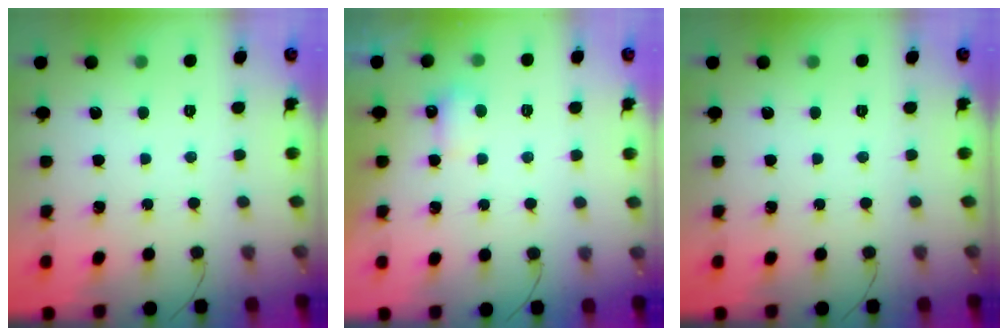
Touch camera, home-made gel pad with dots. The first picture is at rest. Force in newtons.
{"total": 2.8, "press": 2.7, "slide": 0.6}
{"total": 0.0}